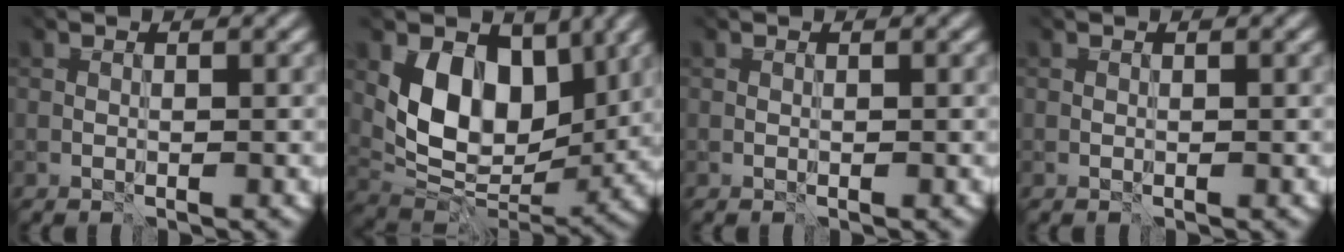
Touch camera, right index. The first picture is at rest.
{"total": 8.8, "force": [2.0, 6.2, 5.9], "torque": [-0.101, -0.017, 0.056]}
{"total": 0.0}
{"total": 0.0}